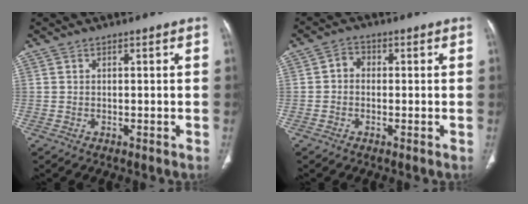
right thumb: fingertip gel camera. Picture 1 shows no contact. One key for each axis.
{"total": 2.4, "fx": -0.2, "fy": 2.0, "fz": 1.3, "tx": -0.012, "ty": 0.012, "tz": -0.015}